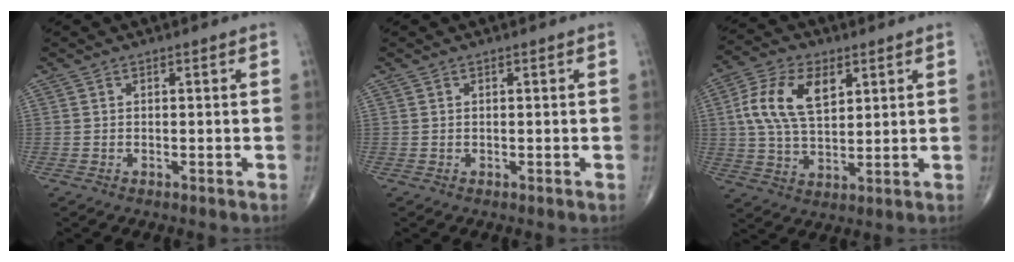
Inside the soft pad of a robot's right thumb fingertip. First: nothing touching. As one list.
[{"total": 0.0}, {"total": 12.5, "force": [3.8, 7.1, 9.6], "torque": [-0.178, -0.001, 0.070]}]